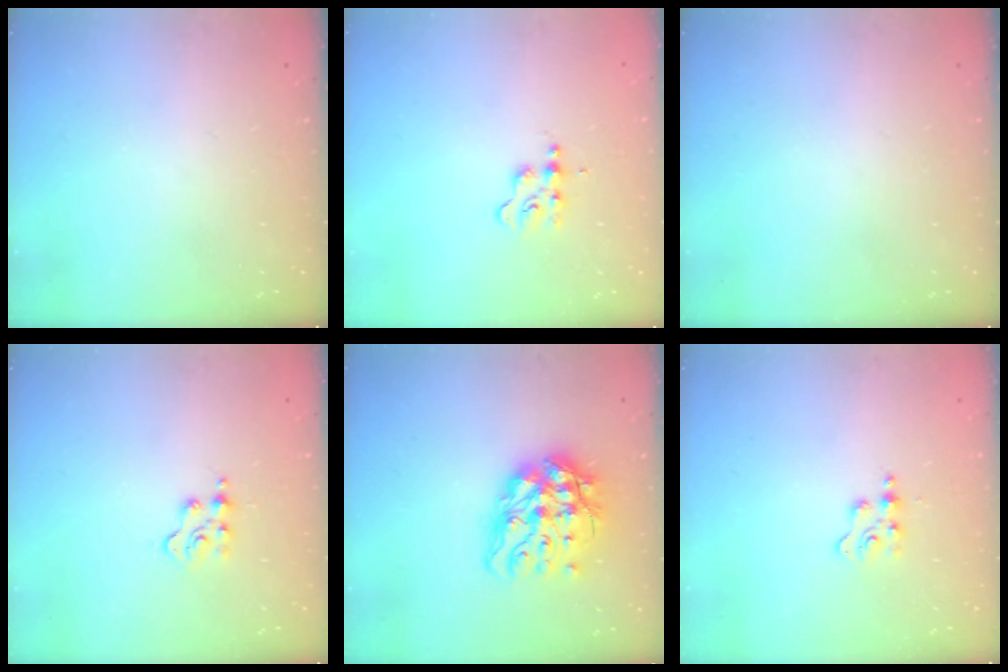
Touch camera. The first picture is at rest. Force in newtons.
{"total": 2.4, "press": 2.4, "slide": 0.3}
{"total": 0.0}
{"total": 2.6, "press": 2.6, "slide": 0.4}
{"total": 15.7, "press": 15.6, "slide": 1.5}
{"total": 2.3, "press": 2.3, "slide": 0.4}